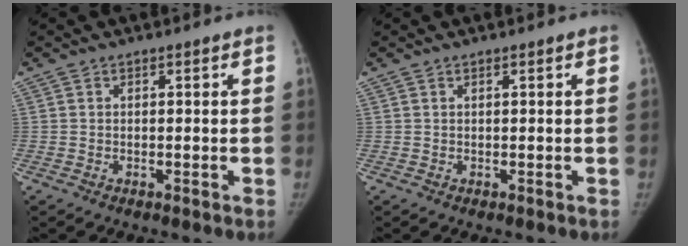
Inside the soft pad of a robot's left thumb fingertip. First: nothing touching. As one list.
[{"total": 0.0}]